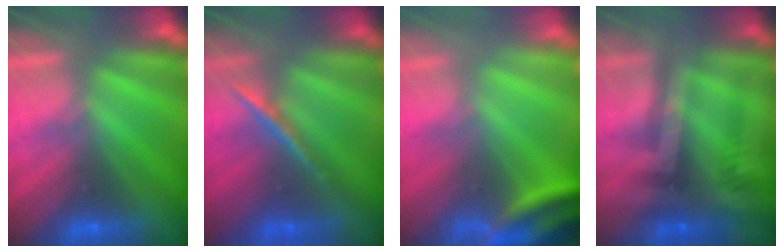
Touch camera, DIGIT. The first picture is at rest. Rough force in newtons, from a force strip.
{"total": 1.8}
{"total": 3.9}
{"total": 2.4}